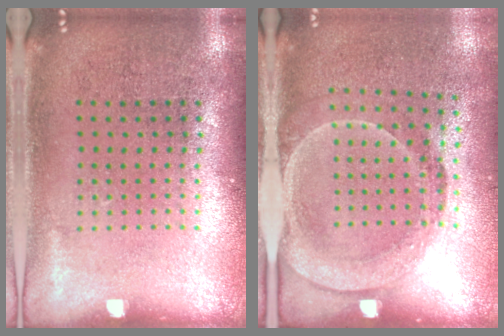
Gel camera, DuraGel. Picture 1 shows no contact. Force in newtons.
{"total": 1.7, "press": 1.3, "slide": 1.1}